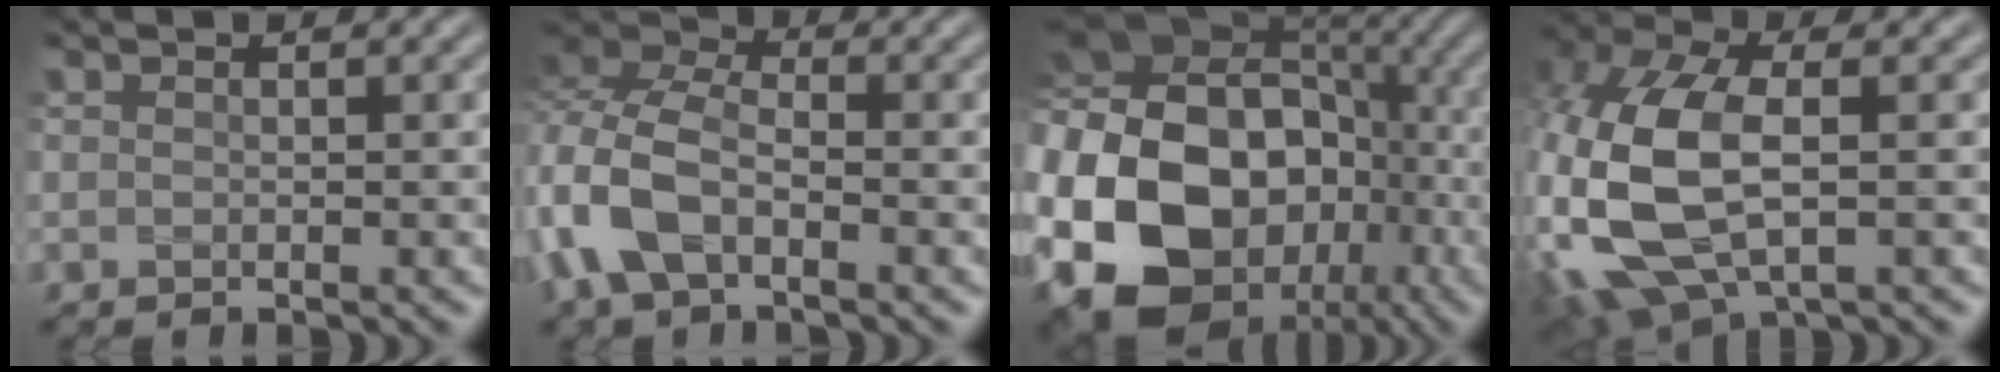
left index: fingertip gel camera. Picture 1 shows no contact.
{"total": 6.9, "force": [-2.7, 4.0, 4.9], "torque": [-0.125, 0.007, -0.069]}
{"total": 23.7, "force": [-5.8, 19.5, 12.3], "torque": [-0.242, -0.023, -0.125]}
{"total": 10.1, "force": [-0.4, 5.7, 8.4], "torque": [-0.222, -0.010, -0.002]}